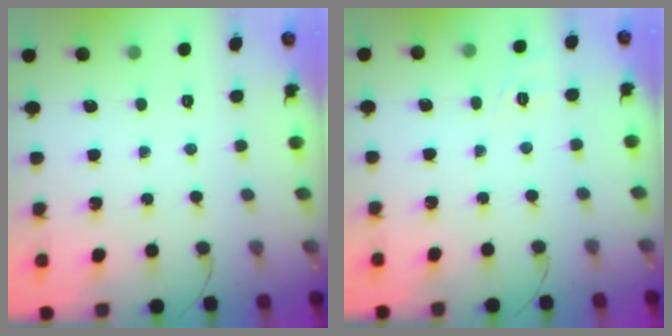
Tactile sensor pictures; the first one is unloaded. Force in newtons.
{"total": 1.9, "press": 0.3, "slide": 1.9}